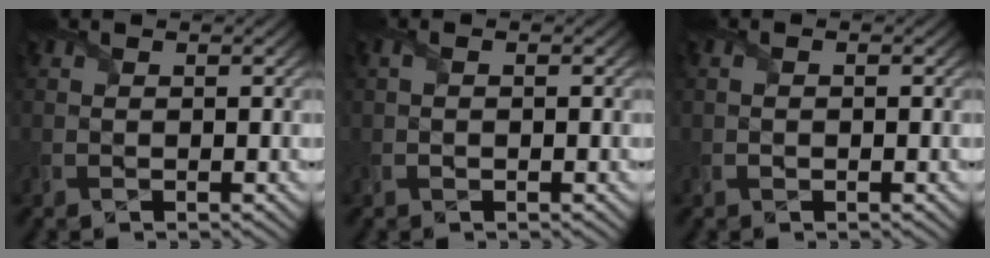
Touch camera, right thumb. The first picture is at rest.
{"total": 0.7, "force": [0.0, 0.3, 0.6], "torque": [-0.015, 0.001, -0.001]}
{"total": 0.8, "force": [-0.2, 0.6, 0.6], "torque": [-0.009, -0.002, -0.001]}